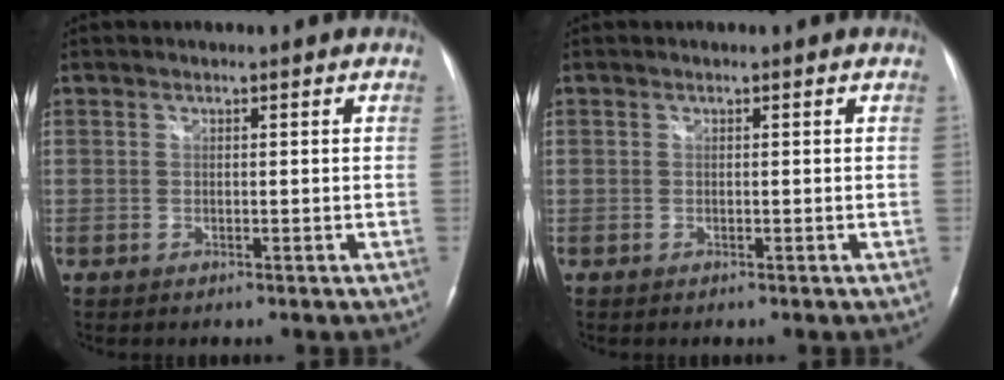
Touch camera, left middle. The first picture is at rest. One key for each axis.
{"total": 0.0}